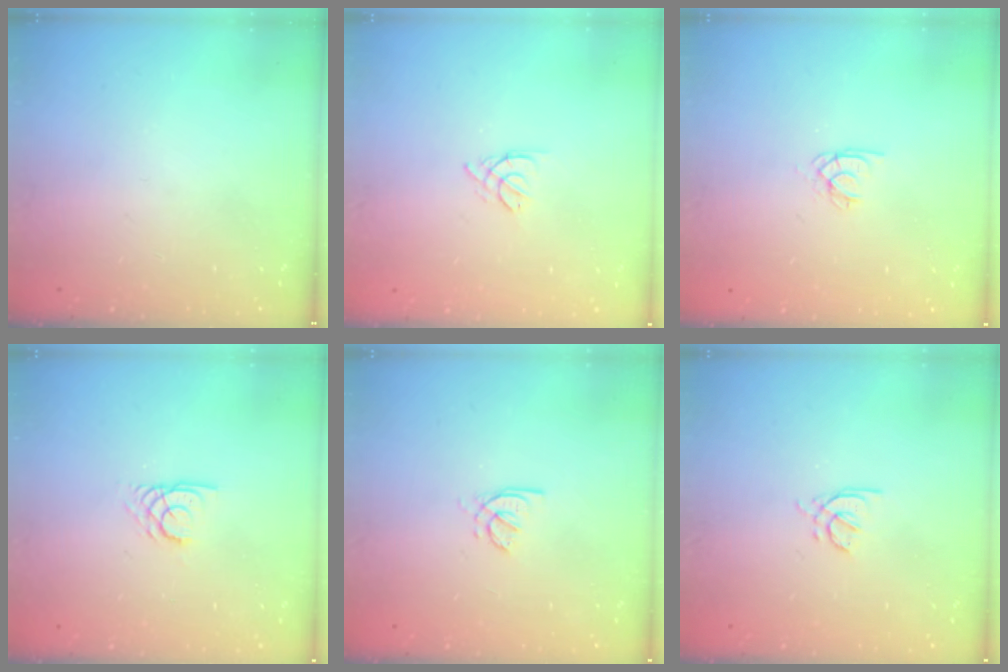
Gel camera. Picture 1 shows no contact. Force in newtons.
{"total": 3.0, "press": 2.9, "slide": 0.7}
{"total": 1.9, "press": 1.9, "slide": 0.2}
{"total": 2.7, "press": 2.7, "slide": 0.1}
{"total": 1.4, "press": 1.3, "slide": 0.4}
{"total": 2.8, "press": 2.7, "slide": 0.8}